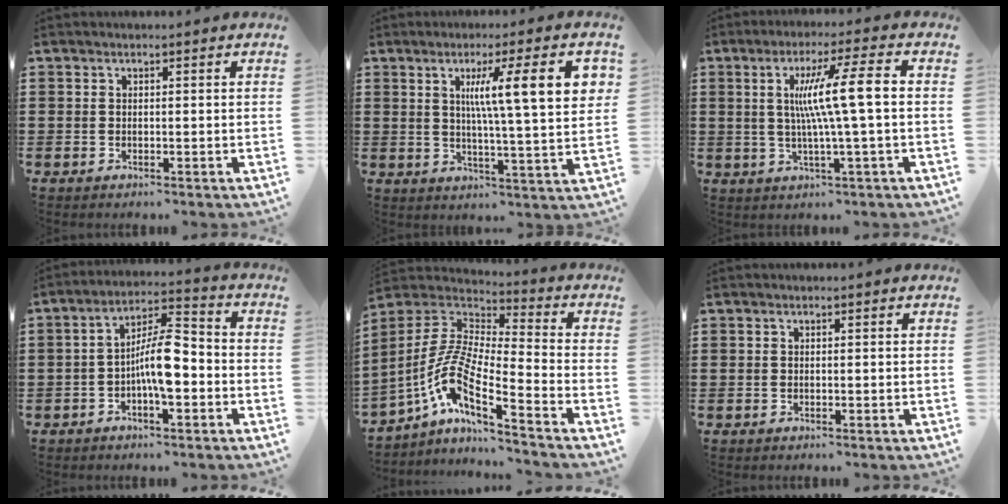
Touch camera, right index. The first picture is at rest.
{"total": 11.8, "force": [3.7, 1.3, 11.1], "torque": [-0.198, 0.006, 0.054]}
{"total": 9.4, "force": [0.5, -0.2, 9.4], "torque": [-0.176, 0.002, -0.002]}
{"total": 8.9, "force": [-2.2, 2.7, 8.2], "torque": [-0.160, 0.003, -0.042]}
{"total": 9.0, "force": [-5.3, 1.5, 7.0], "torque": [-0.181, -0.027, -0.119]}
{"total": 0.0}